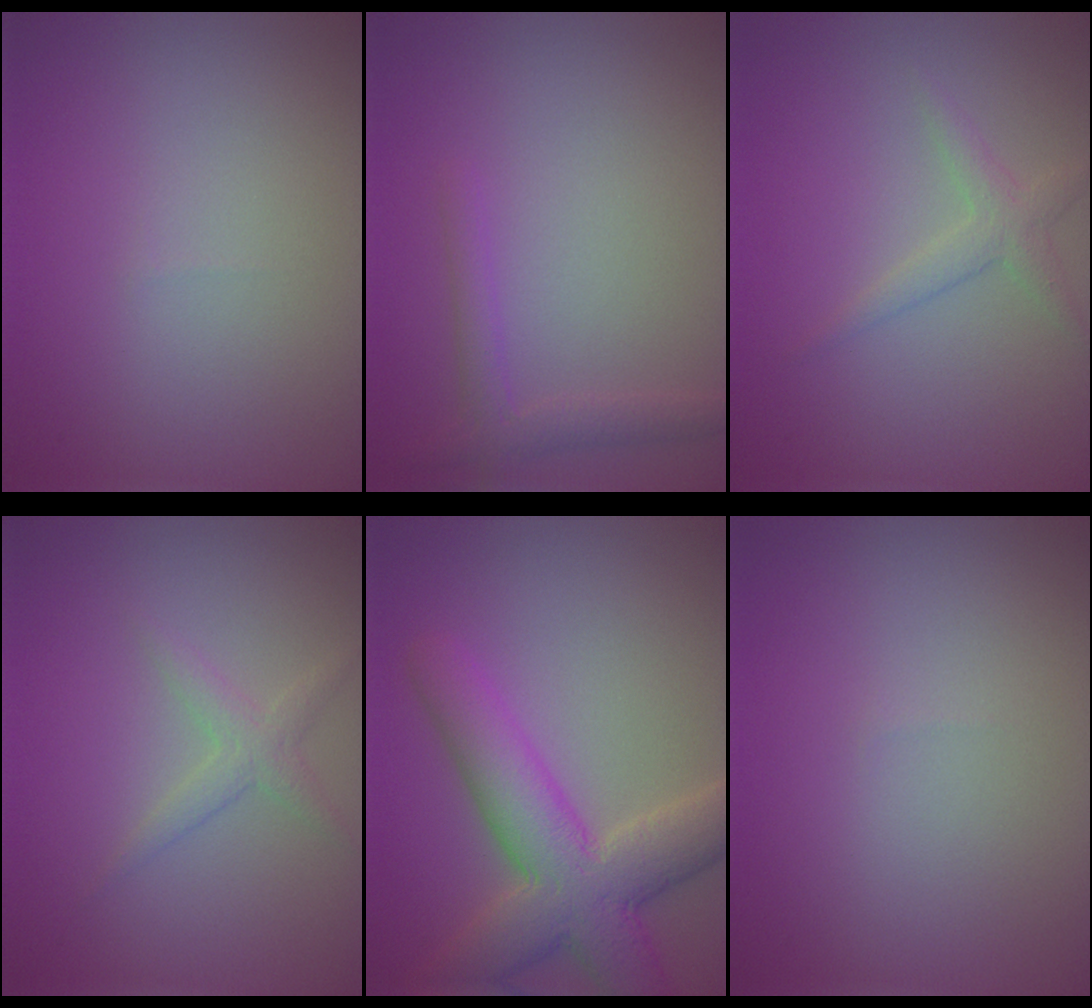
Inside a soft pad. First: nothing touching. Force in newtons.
{"total": 1.9, "press": 1.9, "slide": 0.1}
{"total": 1.8, "press": 1.8, "slide": 0.1}
{"total": 1.7, "press": 1.7, "slide": 0.1}
{"total": 7.7, "press": 7.7, "slide": 0.3}
{"total": 0.0}